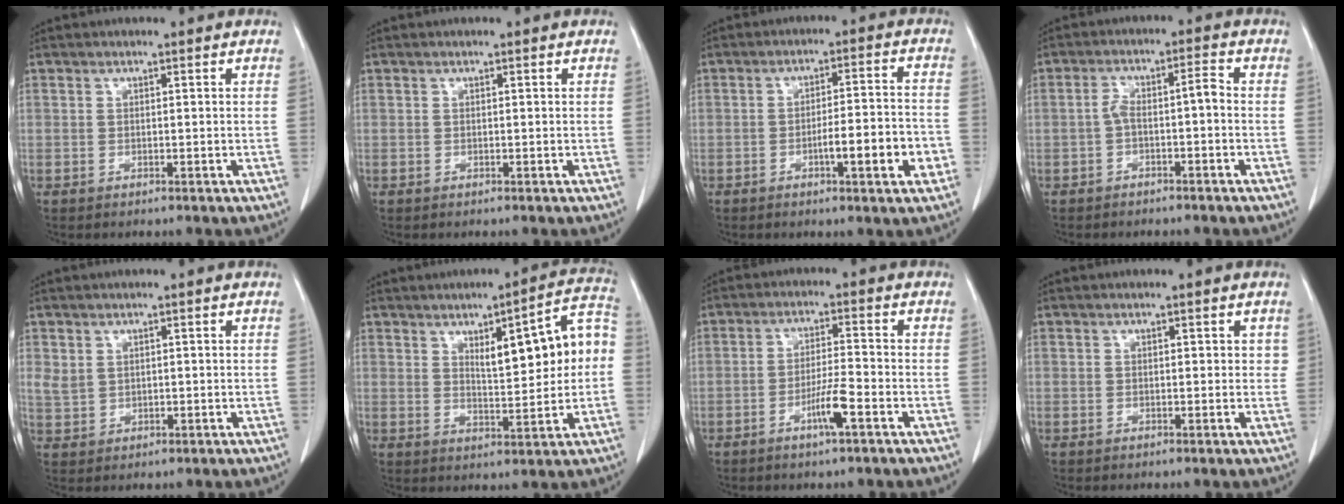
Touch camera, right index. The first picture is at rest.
{"total": 0.0}
{"total": 8.2, "force": [-3.1, 0.8, 7.6], "torque": [-0.110, 0.008, -0.042]}
{"total": 4.2, "force": [-1.1, 1.0, 3.9], "torque": [-0.076, 0.028, -0.016]}
{"total": 2.5, "force": [1.1, 2.0, 1.1], "torque": [-0.025, 0.002, 0.031]}
{"total": 11.5, "force": [1.8, 2.4, 11.1], "torque": [-0.151, 0.031, 0.030]}
{"total": 5.0, "force": [-2.5, 0.0, 4.3], "torque": [-0.081, -0.005, -0.047]}
{"total": 1.6, "force": [0.5, 1.1, 1.1], "torque": [-0.007, 0.006, 0.005]}